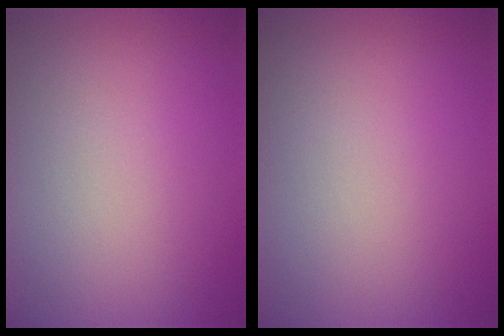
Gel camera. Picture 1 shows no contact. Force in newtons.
{"total": 0.0}